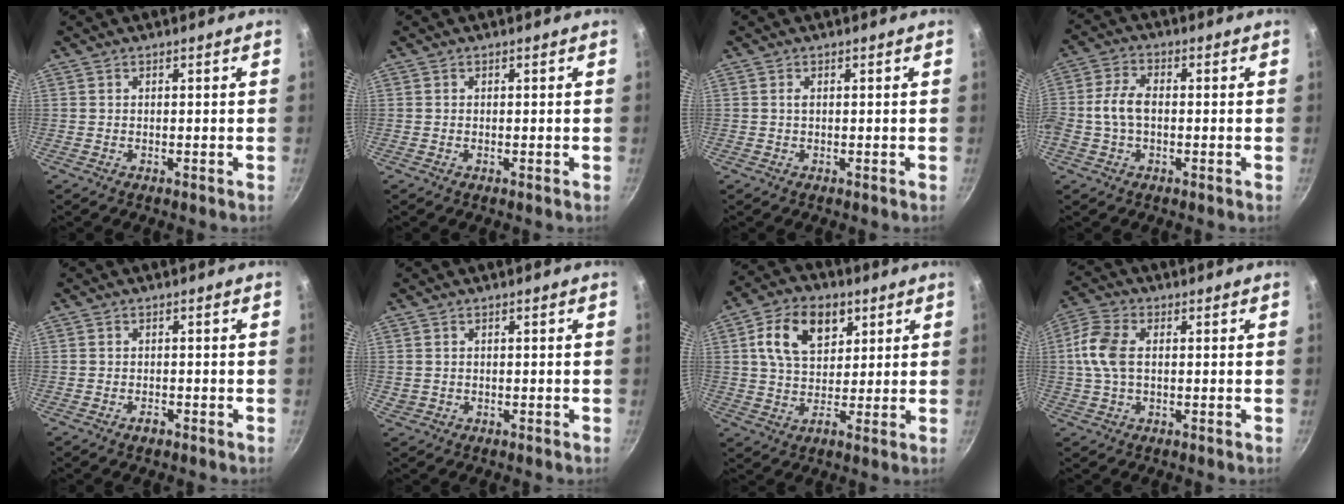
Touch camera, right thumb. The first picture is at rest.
{"total": 0.0}
{"total": 0.6, "force": [0.1, 0.2, 0.6], "torque": [-0.012, 0.000, 0.002]}
{"total": 6.3, "force": [-0.6, 3.8, 5.0], "torque": [-0.100, 0.020, -0.021]}
{"total": 1.5, "force": [-1.0, 0.8, 0.8], "torque": [-0.013, 0.008, -0.017]}
{"total": 0.9, "force": [0.0, 0.8, 0.3], "torque": [-0.005, 0.003, 0.004]}
{"total": 12.0, "force": [4.2, 8.1, 7.8], "torque": [-0.106, 0.001, 0.063]}
{"total": 8.0, "force": [0.6, 4.8, 6.4], "torque": [-0.140, 0.016, 0.004]}